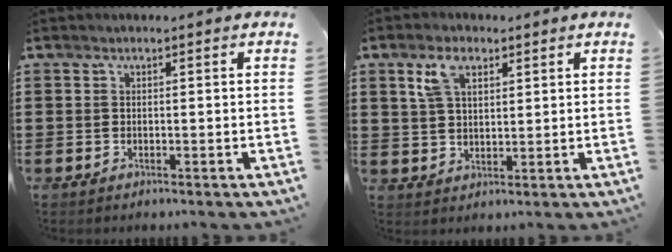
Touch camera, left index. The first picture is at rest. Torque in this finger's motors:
{"motor_torque": [1.12, 1.02, 0.31, 0.03]}